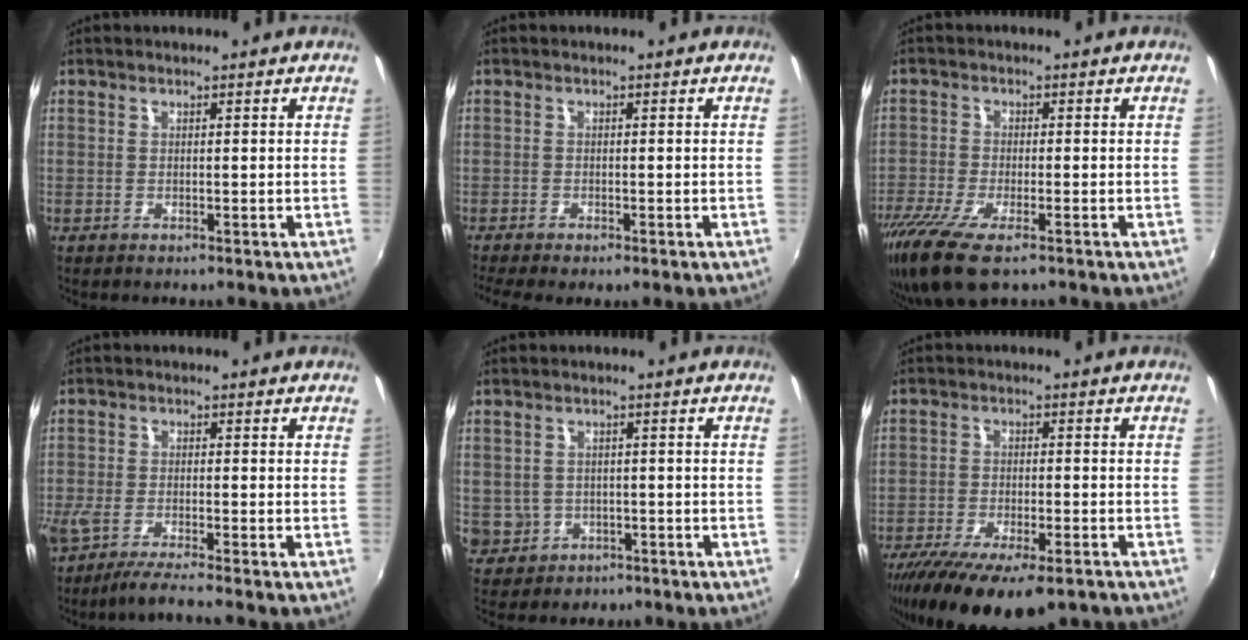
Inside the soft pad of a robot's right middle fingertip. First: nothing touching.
{"total": 3.9, "force": [-2.9, 0.1, 2.6], "torque": [-0.055, -0.024, -0.049]}
{"total": 10.7, "force": [-7.0, 2.9, 7.5], "torque": [-0.172, -0.045, -0.134]}
{"total": 5.9, "force": [-4.9, -0.3, 3.4], "torque": [-0.081, -0.026, -0.093]}
{"total": 6.3, "force": [-1.2, 6.0, 1.7], "torque": [-0.058, 0.001, 0.000]}
{"total": 16.8, "force": [-12.0, 5.1, 10.6], "torque": [-0.210, -0.058, -0.186]}